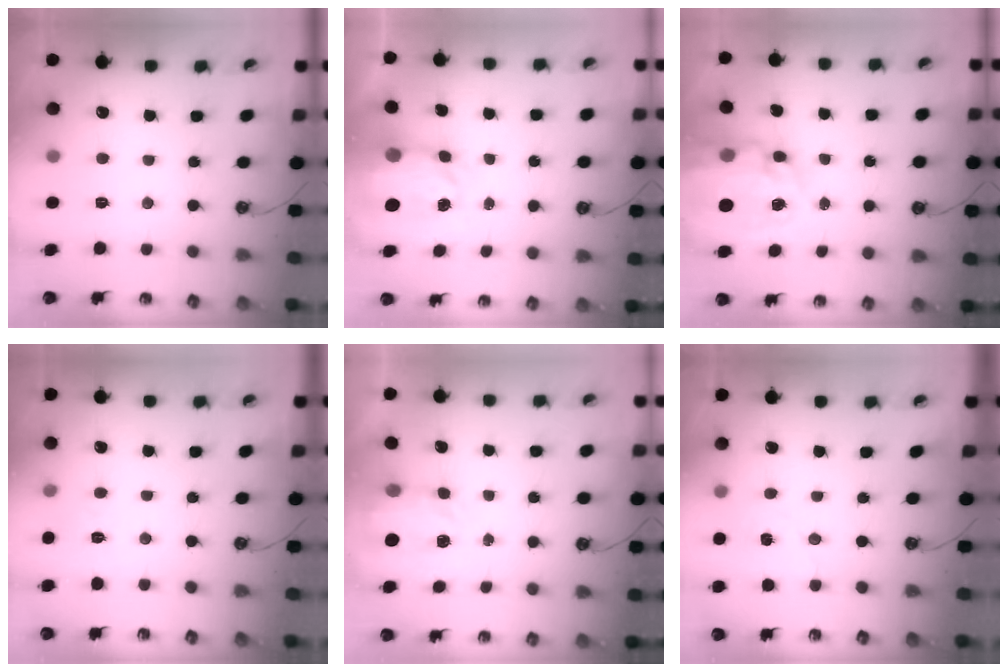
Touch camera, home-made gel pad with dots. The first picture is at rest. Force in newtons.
{"total": 5.5, "press": 5.5, "slide": 0.7}
{"total": 14.5, "press": 14.4, "slide": 1.4}
{"total": 2.8, "press": 2.8, "slide": 0.5}
{"total": 4.0, "press": 3.9, "slide": 0.7}
{"total": 3.7, "press": 3.7, "slide": 0.4}